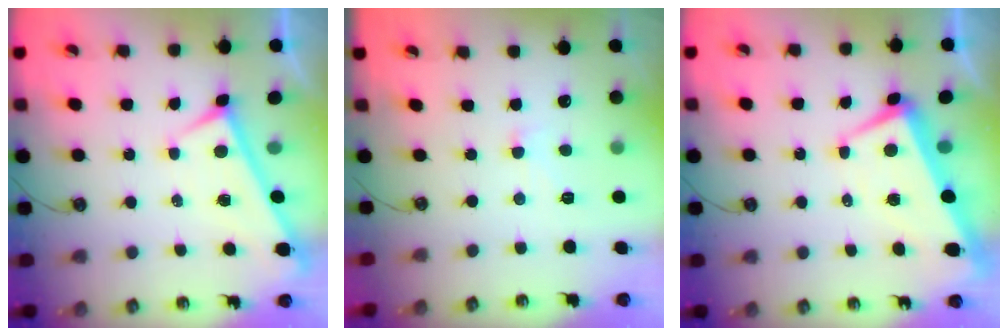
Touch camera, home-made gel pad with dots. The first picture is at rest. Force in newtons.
{"total": 0.9, "press": 0.8, "slide": 0.4}
{"total": 2.0, "press": 1.6, "slide": 1.2}